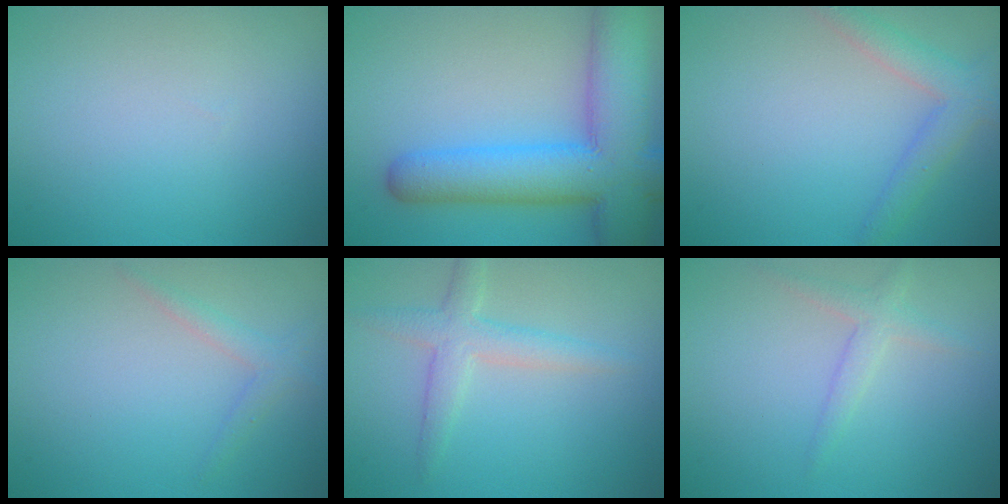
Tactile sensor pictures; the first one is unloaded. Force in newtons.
{"total": 10.7, "press": 10.7, "slide": 0.5}
{"total": 3.0, "press": 3.0, "slide": 0.2}
{"total": 1.4, "press": 1.4, "slide": 0.1}
{"total": 2.9, "press": 2.9, "slide": 0.1}
{"total": 1.8, "press": 1.8, "slide": 0.1}